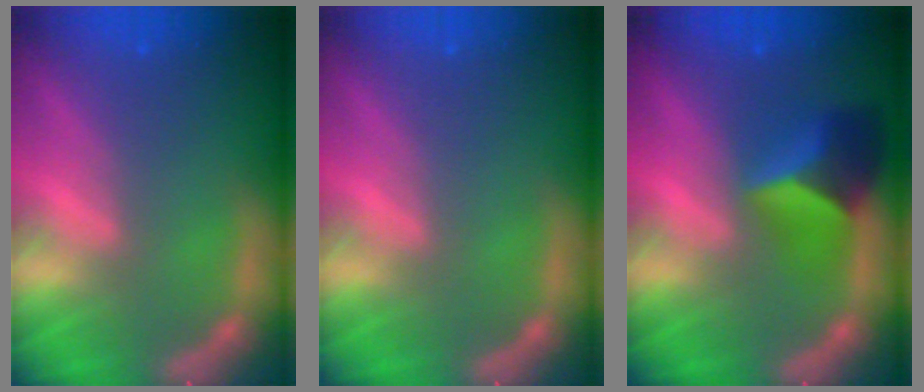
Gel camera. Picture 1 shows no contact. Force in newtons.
{"total": 0.0}
{"total": 5.4}